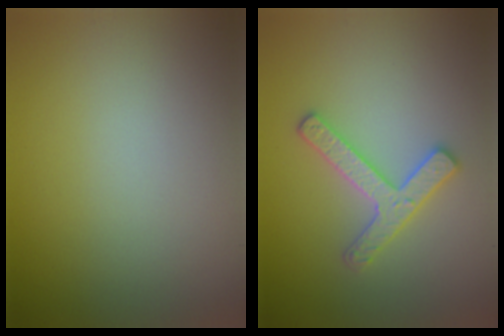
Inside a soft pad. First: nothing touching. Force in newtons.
{"total": 2.9, "press": 2.8, "slide": 0.6}